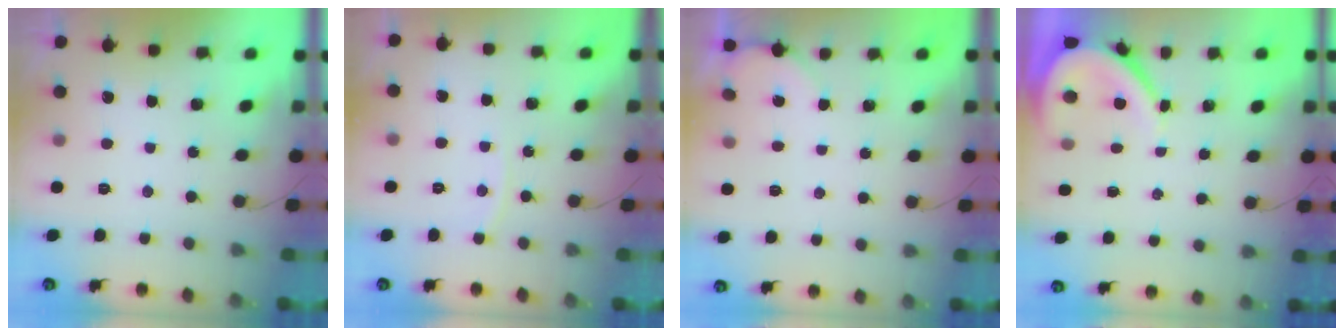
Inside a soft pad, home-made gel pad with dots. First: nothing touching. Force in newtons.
{"total": 3.6, "press": 3.6, "slide": 0.5}
{"total": 1.0, "press": 1.0, "slide": 0.1}
{"total": 4.5, "press": 4.5, "slide": 0.5}